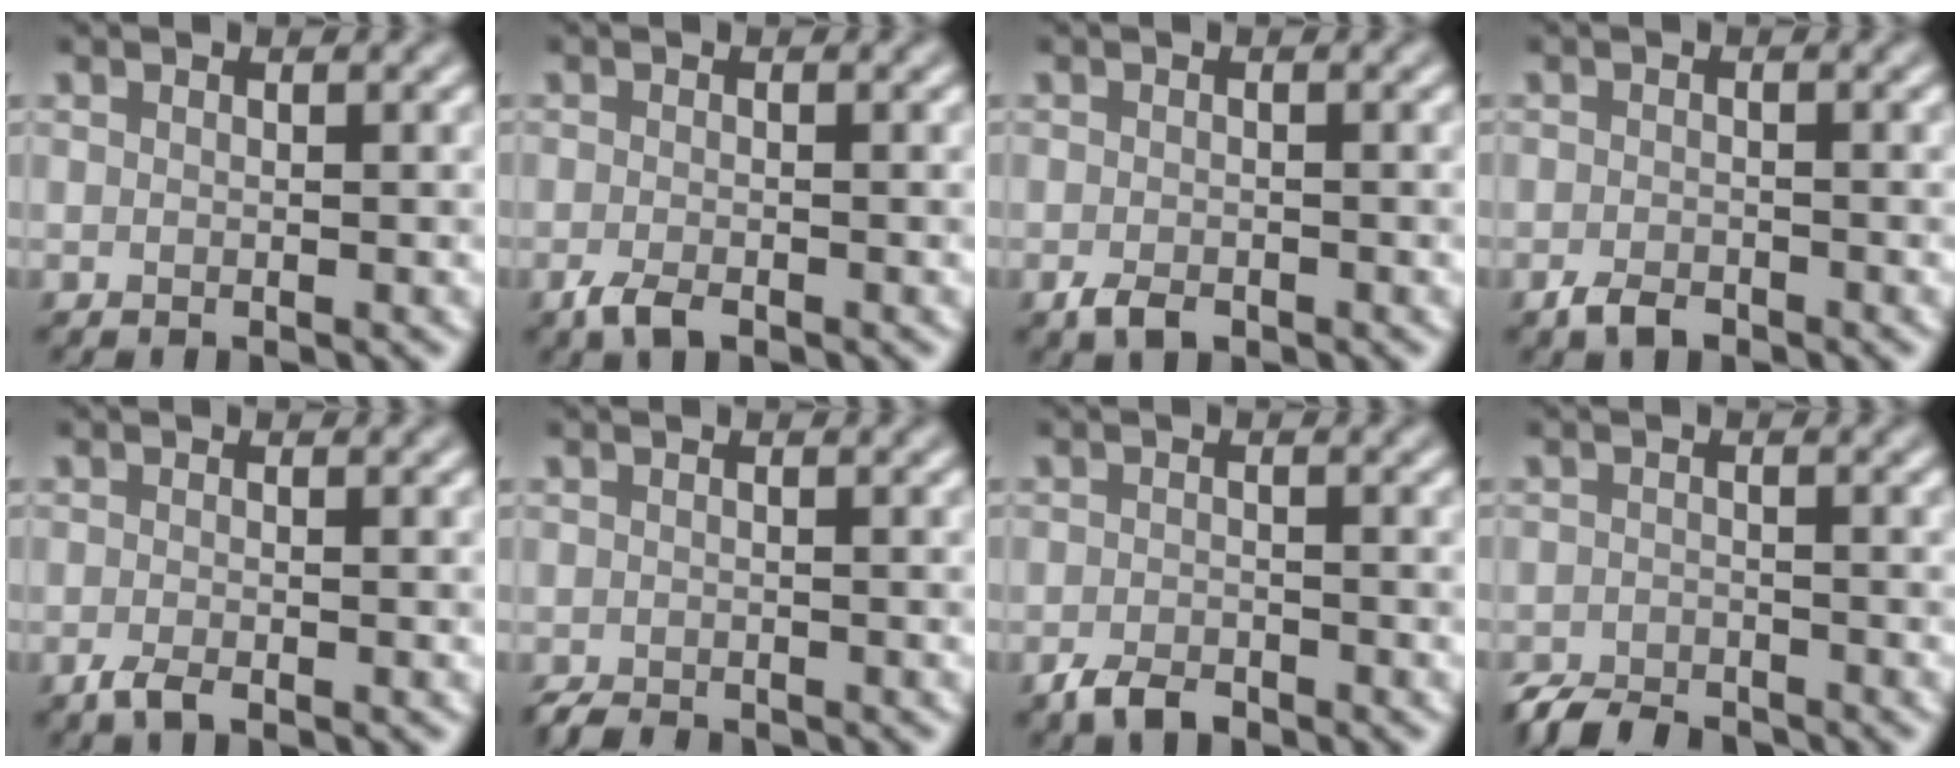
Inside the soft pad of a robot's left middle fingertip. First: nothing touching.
{"total": 1.9, "force": [-1.2, 0.6, 1.3], "torque": [-0.028, -0.004, -0.024]}
{"total": 1.6, "force": [-1.0, 0.9, 0.9], "torque": [-0.021, -0.003, -0.018]}
{"total": 1.6, "force": [-1.2, 0.8, 0.8], "torque": [-0.016, 0.000, -0.024]}
{"total": 1.5, "force": [-1.0, 0.4, 1.0], "torque": [-0.021, -0.002, -0.020]}
{"total": 2.0, "force": [-1.9, 0.4, 0.5], "torque": [-0.005, -0.006, -0.032]}
{"total": 2.1, "force": [-1.6, 0.9, 1.0], "torque": [-0.020, 0.000, -0.034]}
{"total": 3.5, "force": [-3.3, 0.9, 0.8], "torque": [-0.012, -0.007, -0.064]}